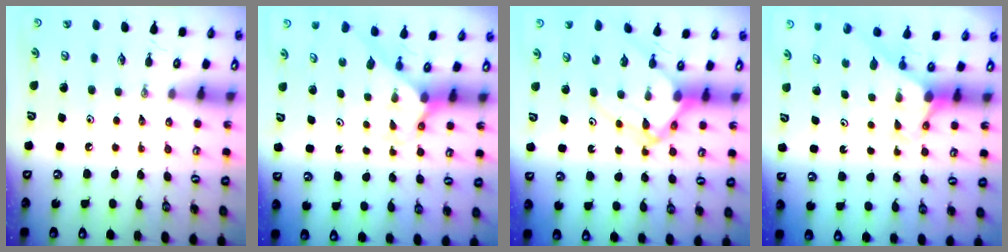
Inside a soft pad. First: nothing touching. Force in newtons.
{"total": 2.1, "press": 2.1, "slide": 0.1}
{"total": 10.0, "press": 10.0, "slide": 0.7}
{"total": 2.9, "press": 2.9, "slide": 0.0}